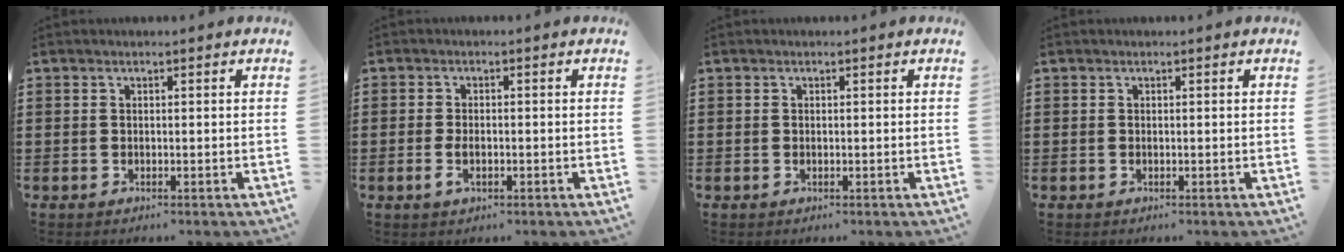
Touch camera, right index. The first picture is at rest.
{"total": 2.5, "force": [-0.6, 1.0, 2.2], "torque": [-0.051, -0.007, -0.012]}
{"total": 0.0}
{"total": 0.0}